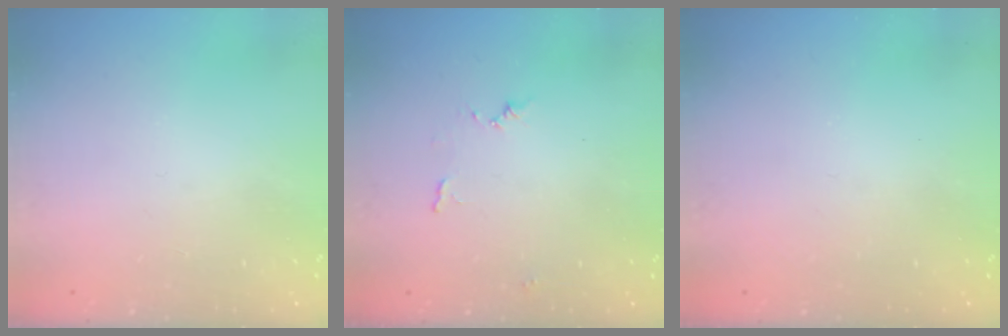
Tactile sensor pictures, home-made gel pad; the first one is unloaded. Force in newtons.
{"total": 5.9, "press": 5.9, "slide": 0.4}
{"total": 0.0}